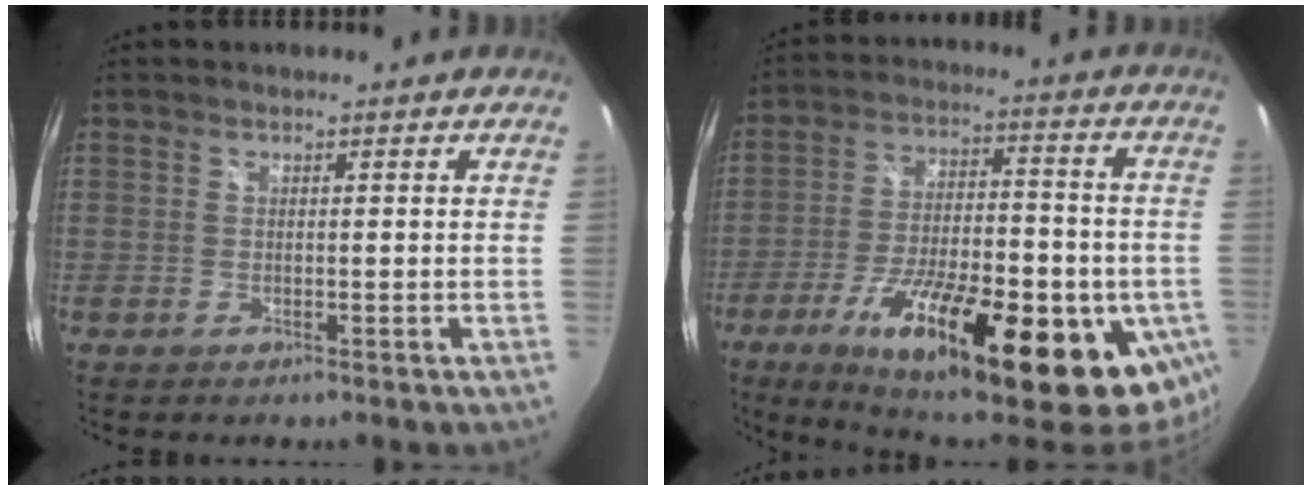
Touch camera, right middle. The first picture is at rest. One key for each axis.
{"total": 28.5, "fx": -13.9, "fy": 8.7, "fz": 23.3, "tx": -0.361, "ty": -0.039, "tz": -0.207}